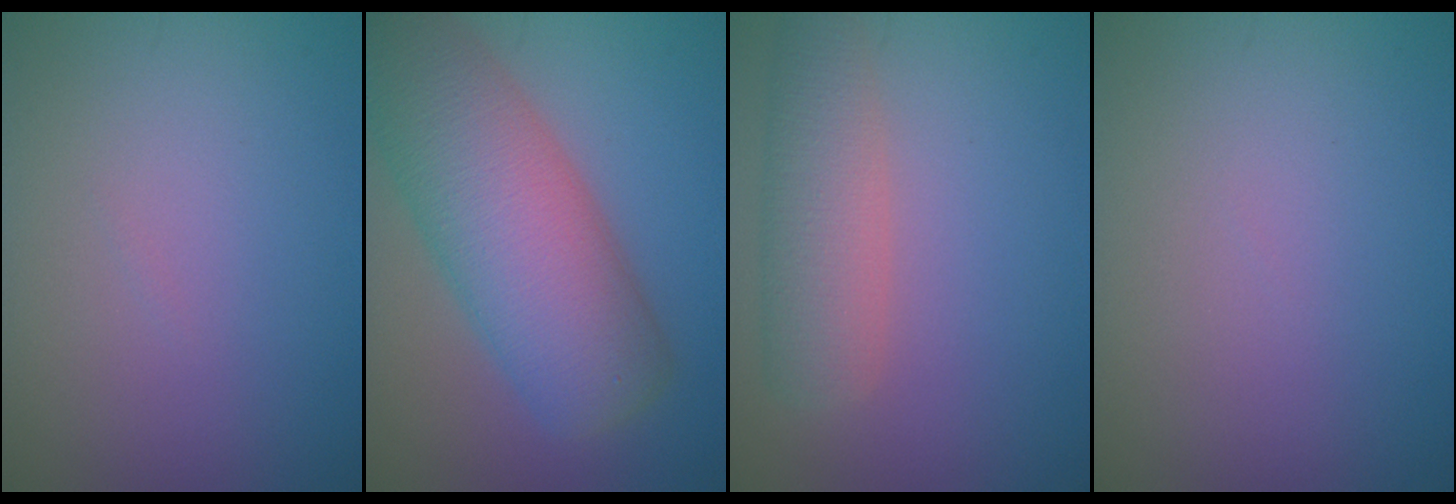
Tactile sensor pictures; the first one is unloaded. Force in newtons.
{"total": 10.5, "press": 10.4, "slide": 0.6}
{"total": 4.2, "press": 4.2, "slide": 0.2}
{"total": 0.0}